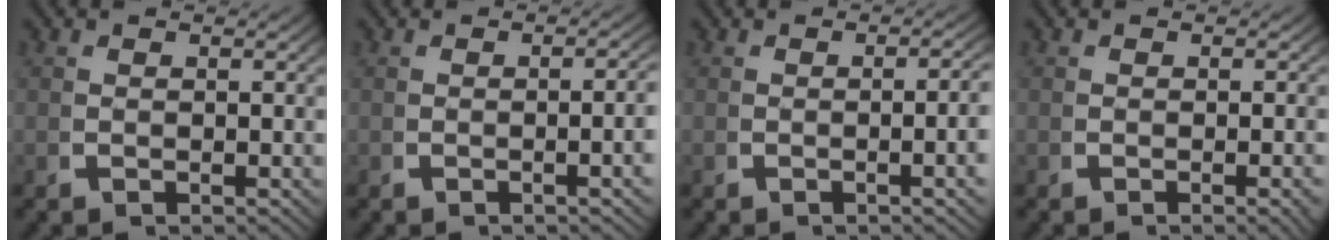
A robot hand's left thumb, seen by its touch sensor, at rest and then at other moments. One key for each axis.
{"total": 2.9, "fx": -0.5, "fy": 0.7, "fz": 2.8, "tx": -0.035, "ty": 0.005, "tz": -0.013}
{"total": 3.4, "fx": -0.5, "fy": 0.9, "fz": 3.2, "tx": -0.039, "ty": 0.006, "tz": -0.014}
{"total": 1.4, "fx": -0.5, "fy": 0.1, "fz": 1.3, "tx": -0.020, "ty": 0.002, "tz": -0.009}